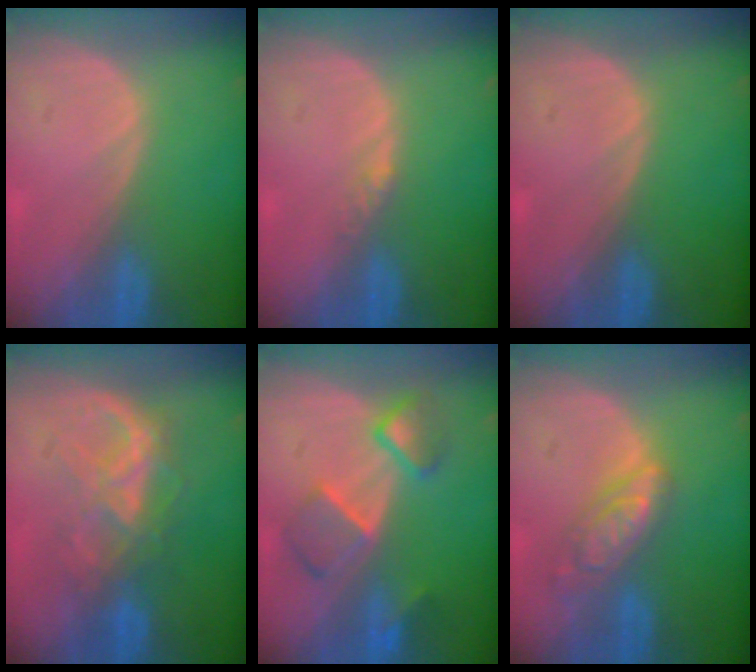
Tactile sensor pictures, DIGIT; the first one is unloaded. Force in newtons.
{"total": 1.4, "press": 1.1, "slide": 0.8}
{"total": 0.0}
{"total": 6.4, "press": 6.3, "slide": 0.7}
{"total": 6.8, "press": 6.6, "slide": 1.2}
{"total": 6.2, "press": 5.4, "slide": 3.0}